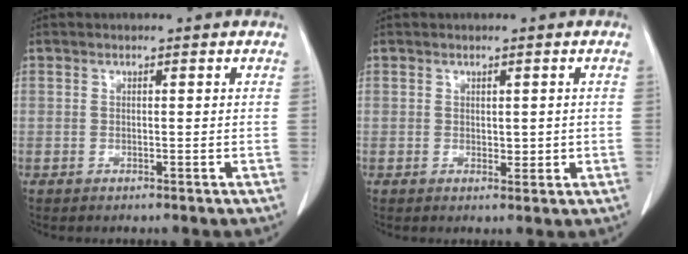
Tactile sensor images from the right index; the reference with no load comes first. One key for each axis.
{"total": 2.0, "fx": 0.1, "fy": 1.1, "fz": 1.6, "tx": -0.021, "ty": -0.005, "tz": 0.006}